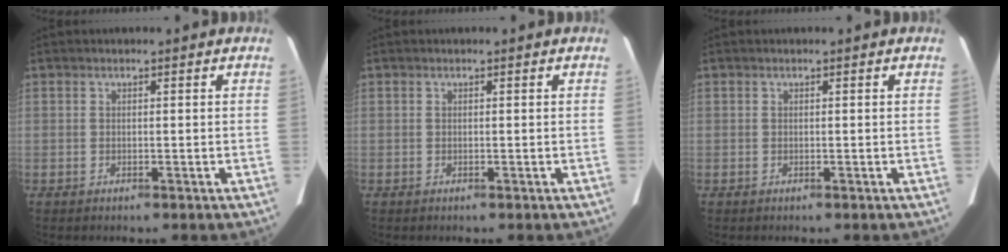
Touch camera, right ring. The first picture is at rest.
{"total": 0.0}
{"total": 0.0}